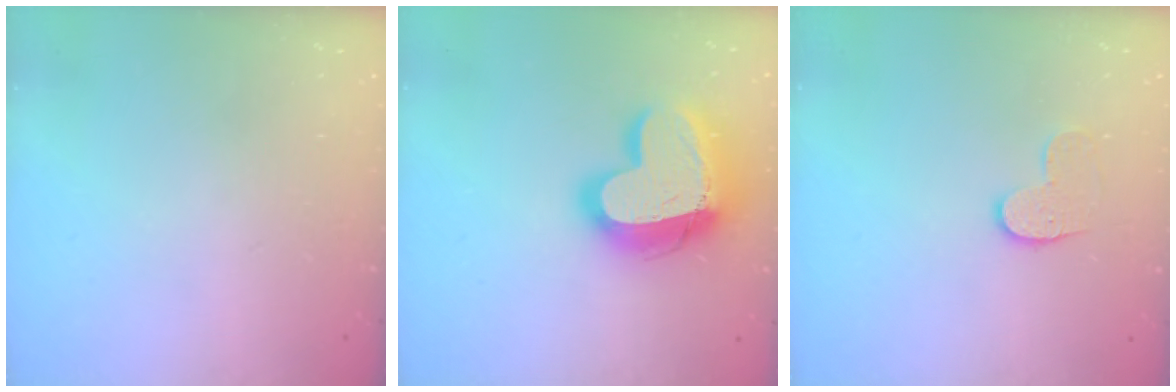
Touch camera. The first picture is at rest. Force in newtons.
{"total": 21.0, "press": 20.9, "slide": 1.9}
{"total": 8.2, "press": 8.2, "slide": 0.3}